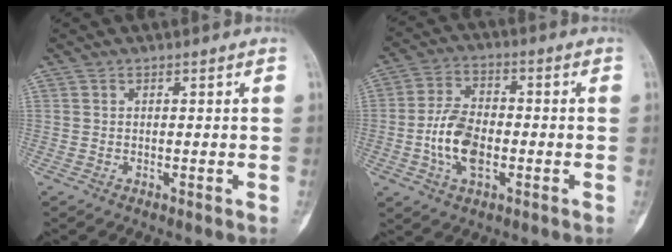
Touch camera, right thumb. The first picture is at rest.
{"total": 9.8, "force": [-2.1, 5.7, 7.8], "torque": [-0.139, 0.016, -0.043]}